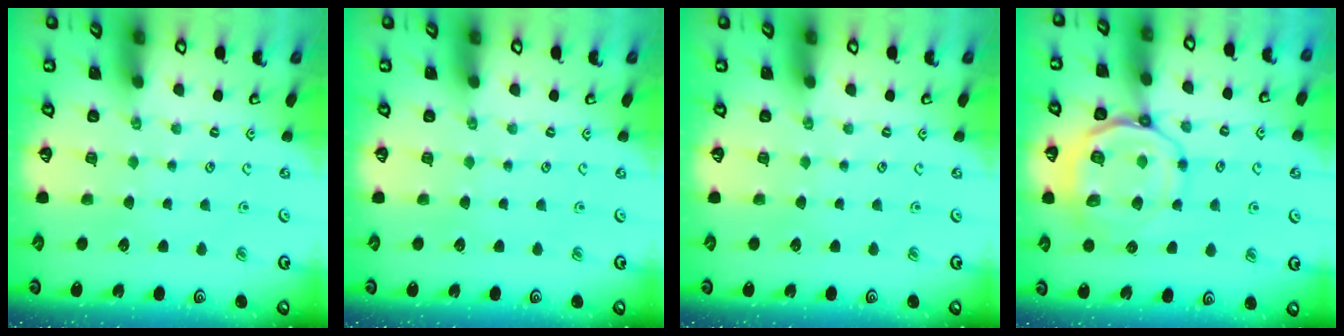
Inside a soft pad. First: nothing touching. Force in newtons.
{"total": 0.0}
{"total": 0.0}
{"total": 11.9, "press": 11.7, "slide": 1.8}